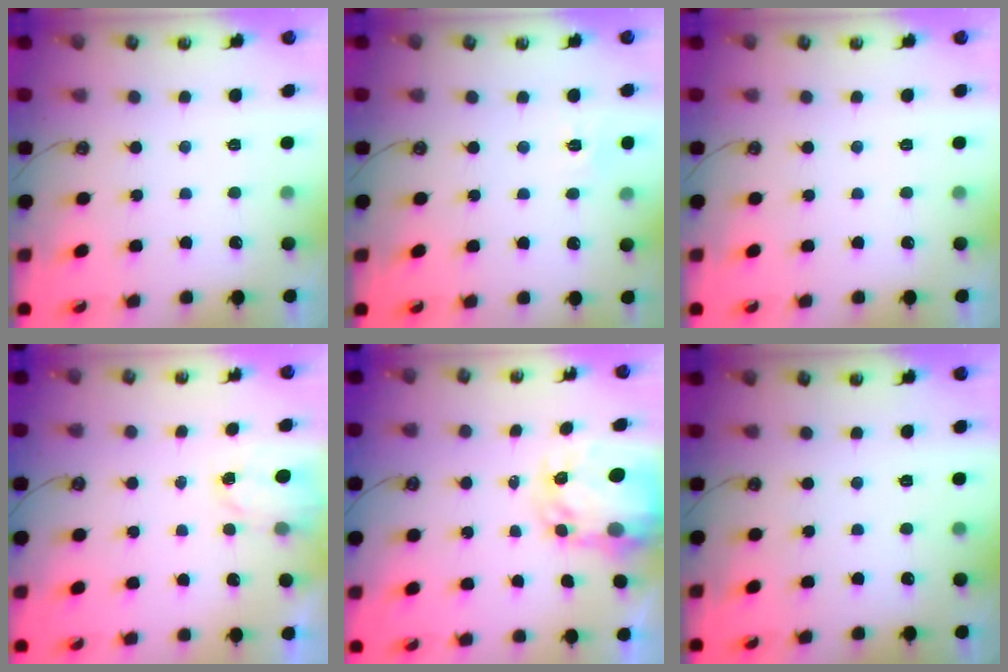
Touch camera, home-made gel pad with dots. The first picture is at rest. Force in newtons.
{"total": 4.9, "press": 4.9, "slide": 0.5}
{"total": 0.0}
{"total": 1.5, "press": 1.5, "slide": 0.3}
{"total": 5.0, "press": 5.0, "slide": 0.4}
{"total": 0.0}